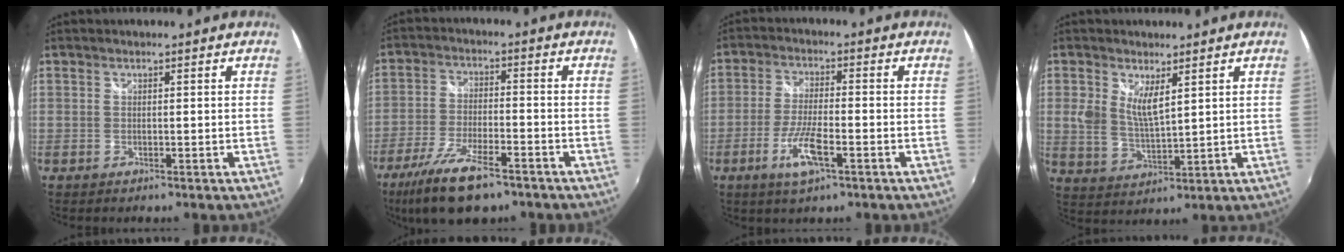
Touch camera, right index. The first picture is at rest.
{"total": 13.6, "force": [-9.4, 4.2, 8.9], "torque": [-0.199, -0.031, -0.170]}
{"total": 7.8, "force": [-3.5, 1.7, 6.8], "torque": [-0.144, -0.008, -0.068]}
{"total": 6.0, "force": [2.4, 2.6, 4.9], "torque": [-0.095, -0.009, 0.050]}